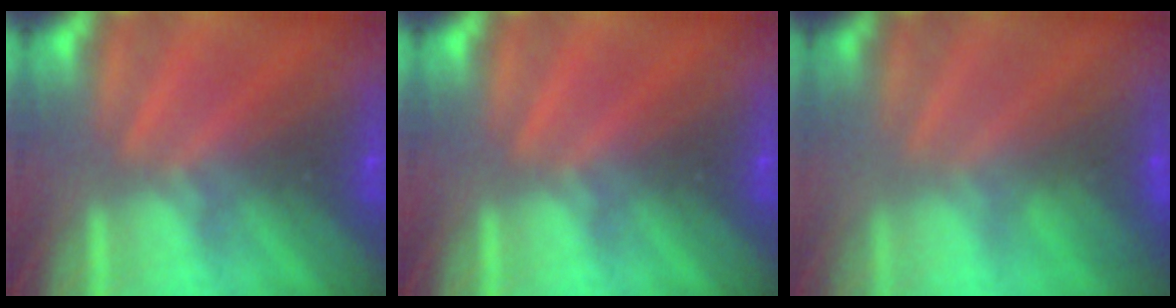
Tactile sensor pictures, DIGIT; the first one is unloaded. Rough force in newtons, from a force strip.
{"total": 0.0}
{"total": 2.9}